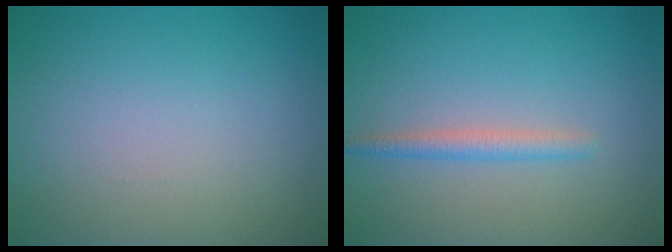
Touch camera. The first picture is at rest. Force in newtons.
{"total": 1.7, "press": 1.7, "slide": 0.1}